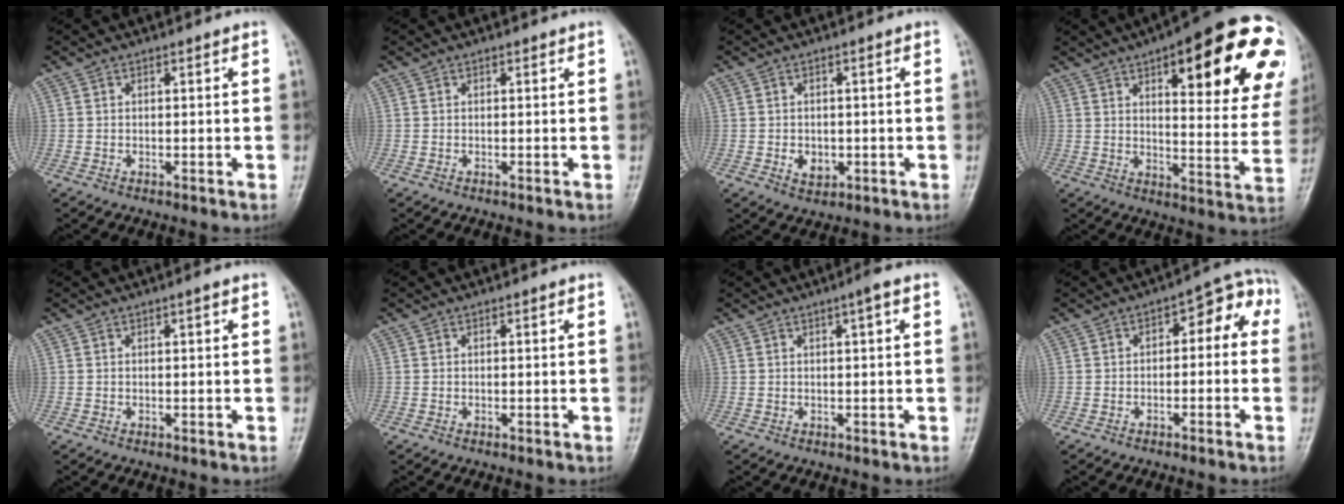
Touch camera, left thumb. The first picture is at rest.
{"total": 0.0}
{"total": 3.8, "force": [-1.0, 2.8, 2.4], "torque": [-0.027, 0.008, -0.008]}
{"total": 28.3, "force": [12.5, 9.4, 23.6], "torque": [-0.246, -0.012, 0.164]}
{"total": 1.2, "force": [0.4, 0.1, 1.1], "torque": [-0.021, 0.002, 0.004]}
{"total": 0.0}
{"total": 2.4, "force": [0.9, 0.1, 2.2], "torque": [-0.037, 0.004, 0.012]}
{"total": 6.9, "force": [-0.2, 3.8, 5.8], "torque": [-0.046, 0.044, -0.012]}